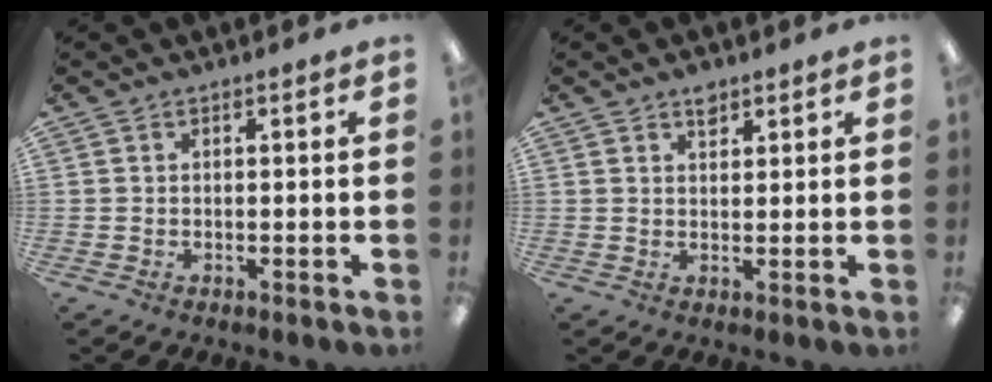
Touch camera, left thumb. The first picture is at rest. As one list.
[{"total": 2.9, "force": [2.1, 1.6, 1.3], "torque": [-0.004, -0.008, 0.033]}]